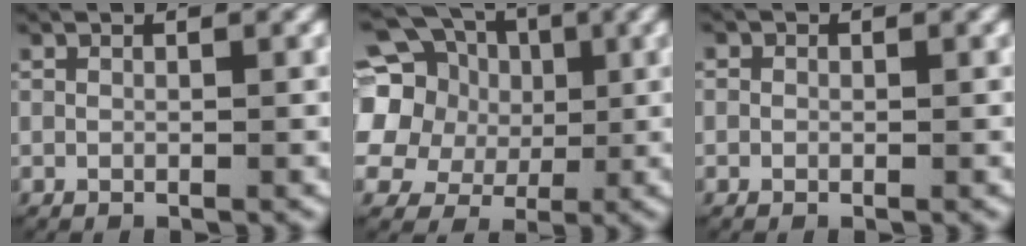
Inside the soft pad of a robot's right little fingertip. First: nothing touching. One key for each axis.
{"total": 14.3, "fx": 4.3, "fy": 11.9, "fz": 6.8, "tx": -0.171, "ty": -0.004, "tz": 0.059}
{"total": 0.9, "fx": 0.0, "fy": 0.9, "fz": 0.2, "tx": 0.000, "ty": 0.004, "tz": -0.007}